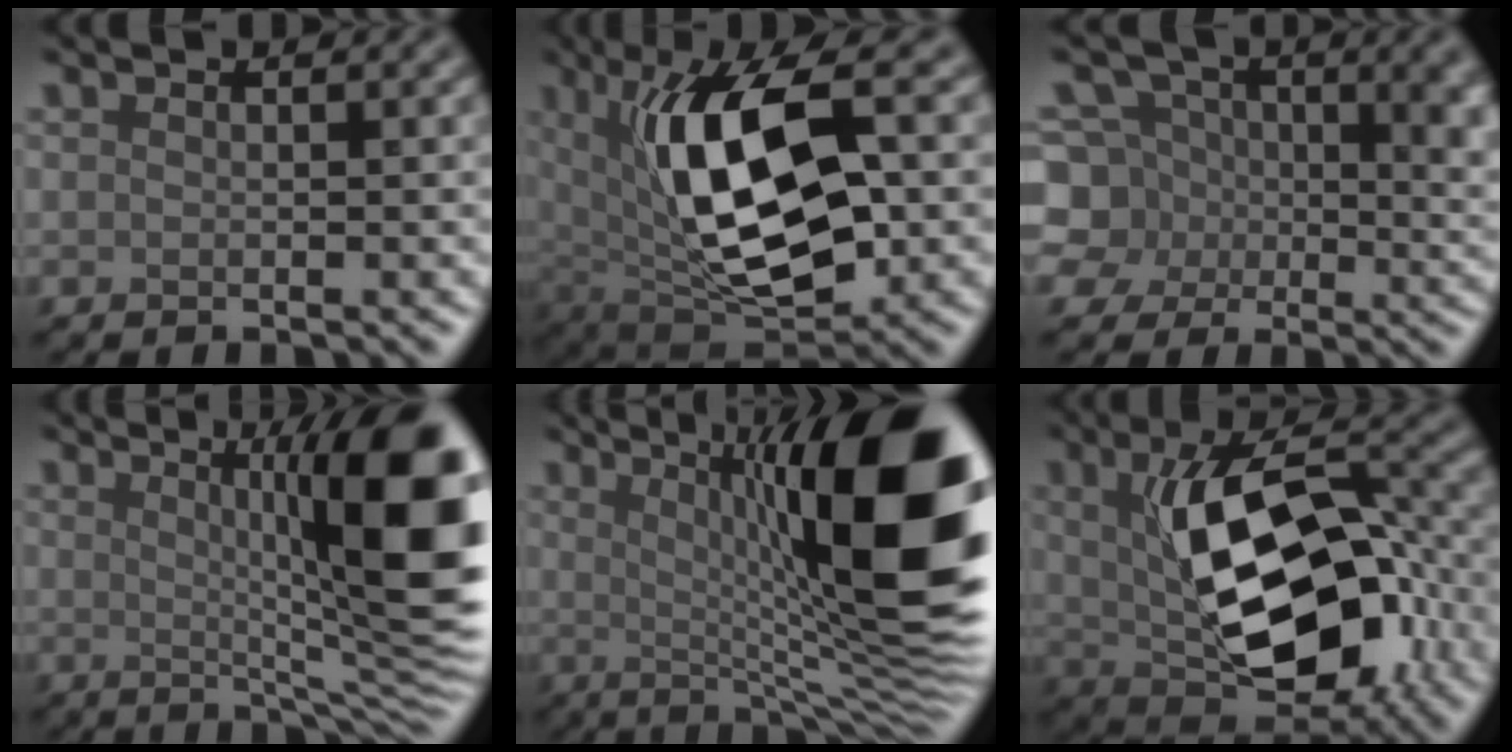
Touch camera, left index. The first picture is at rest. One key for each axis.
{"total": 12.3, "fx": 2.1, "fy": 5.3, "fz": 10.9, "tx": -0.185, "ty": 0.003, "tz": 0.033}
{"total": 11.0, "fx": 1.6, "fy": 9.1, "fz": 6.0, "tx": -0.100, "ty": 0.004, "tz": 0.002}
{"total": 13.9, "fx": 2.3, "fy": 3.1, "fz": 13.4, "tx": -0.146, "ty": 0.000, "tz": 0.037}
{"total": 17.4, "fx": 3.0, "fy": 4.2, "fz": 16.6, "tx": -0.209, "ty": 0.016, "tz": 0.049}
{"total": 12.4, "fx": -0.2, "fy": 6.3, "fz": 10.7, "tx": -0.173, "ty": 0.000, "tz": 0.002}